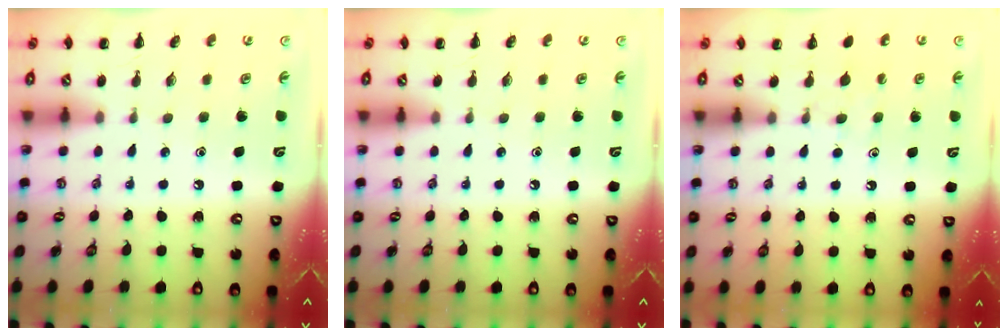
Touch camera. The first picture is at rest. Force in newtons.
{"total": 0.0}
{"total": 4.7, "press": 4.3, "slide": 1.8}